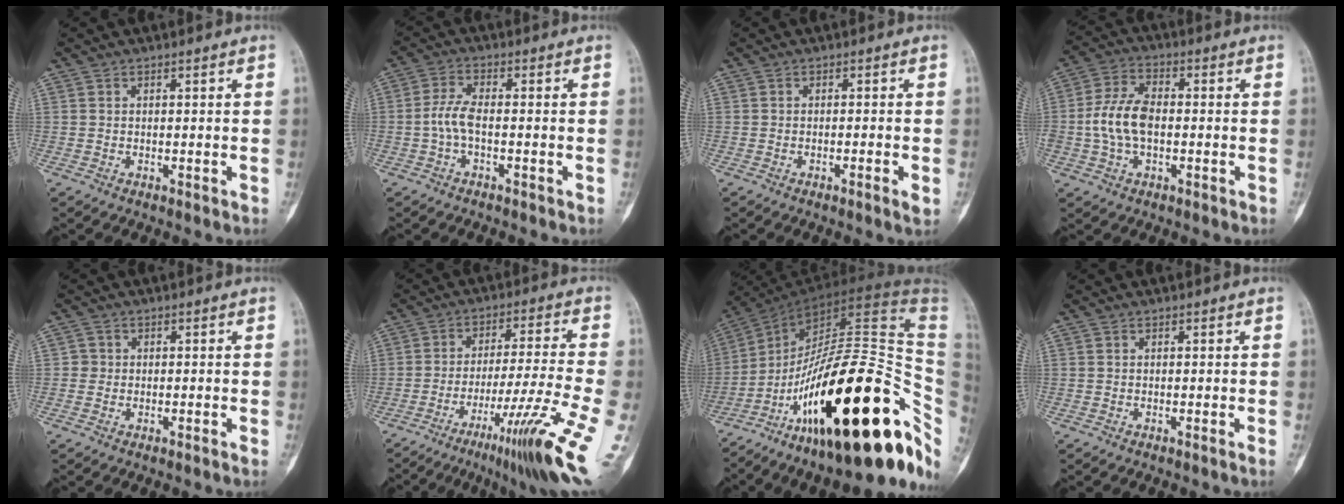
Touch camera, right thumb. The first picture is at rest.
{"total": 4.2, "force": [-1.1, 1.6, 3.7], "torque": [-0.087, 0.011, -0.026]}
{"total": 1.9, "force": [-0.7, 0.2, 1.8], "torque": [-0.036, -0.004, -0.013]}
{"total": 9.2, "force": [-0.9, 5.4, 7.4], "torque": [-0.153, 0.022, -0.022]}
{"total": 1.2, "force": [-0.2, 1.1, 0.2], "torque": [0.007, 0.005, -0.008]}
{"total": 15.7, "force": [-7.5, -0.1, 13.8], "torque": [-0.228, 0.028, -0.119]}
{"total": 38.8, "force": [-12.5, 14.1, 34.0], "torque": [-0.442, 0.090, -0.190]}
{"total": 0.0}